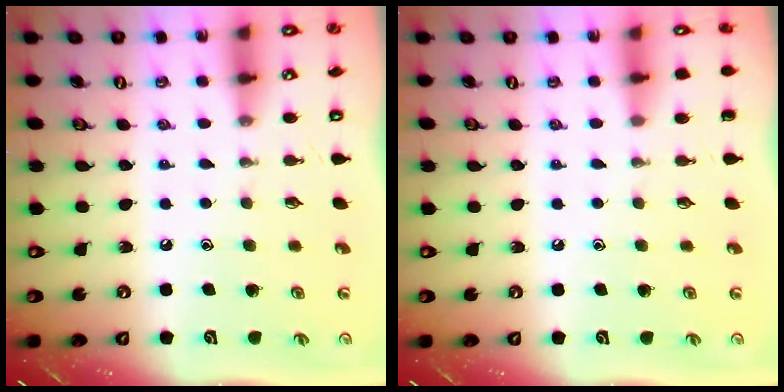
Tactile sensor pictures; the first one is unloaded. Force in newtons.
{"total": 0.0}